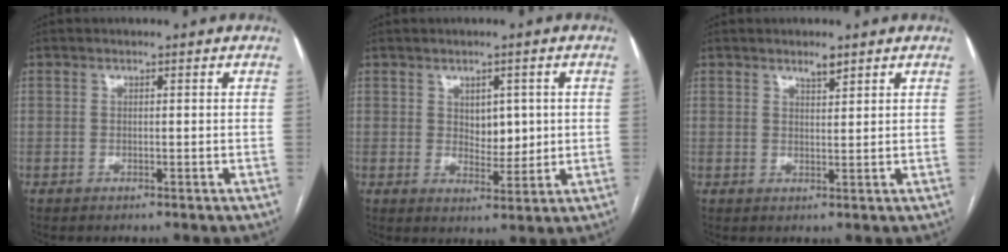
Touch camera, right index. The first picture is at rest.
{"total": 4.5, "force": [0.9, 2.7, 3.5], "torque": [-0.048, -0.002, 0.022]}
{"total": 2.1, "force": [1.7, 0.4, 1.1], "torque": [-0.023, -0.001, 0.030]}